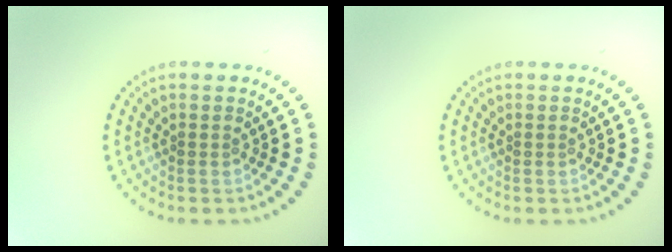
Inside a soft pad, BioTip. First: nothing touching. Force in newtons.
{"total": 0.0}